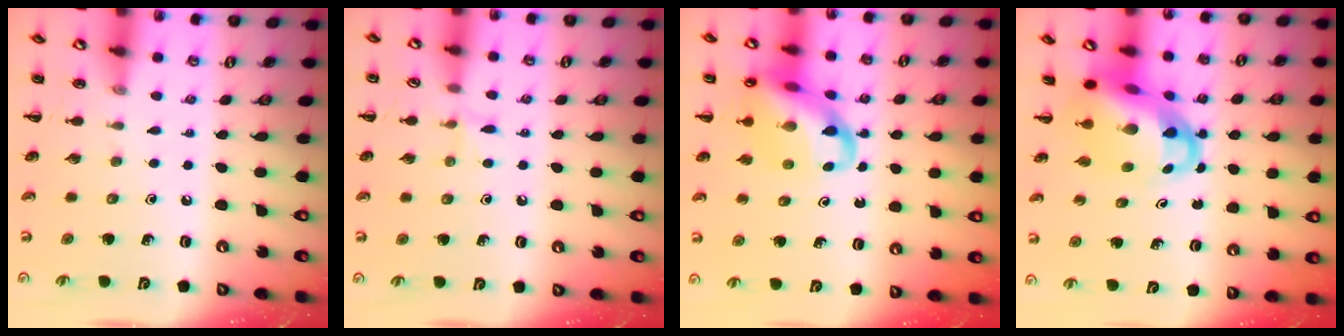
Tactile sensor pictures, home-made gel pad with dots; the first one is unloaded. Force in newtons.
{"total": 4.5, "press": 4.2, "slide": 1.5}
{"total": 15.4, "press": 15.1, "slide": 3.3}
{"total": 9.3, "press": 9.0, "slide": 2.4}